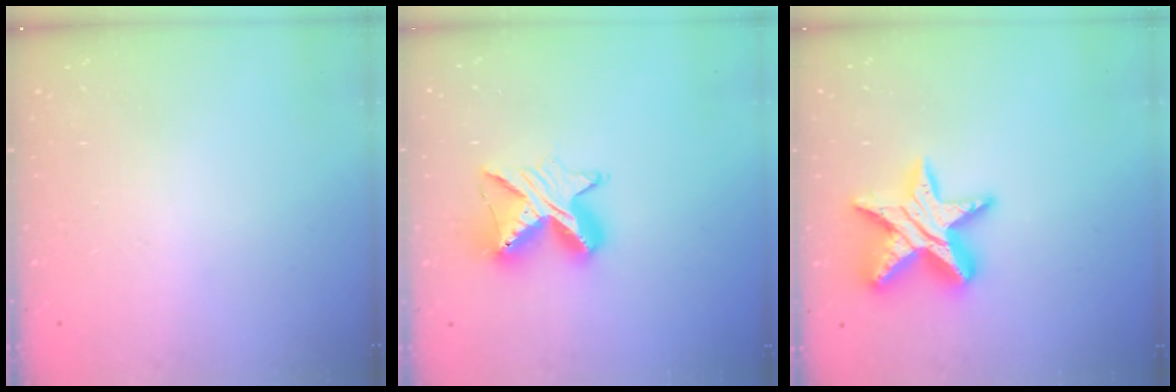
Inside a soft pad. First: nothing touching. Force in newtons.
{"total": 10.2, "press": 10.2, "slide": 0.6}
{"total": 17.3, "press": 17.2, "slide": 1.1}